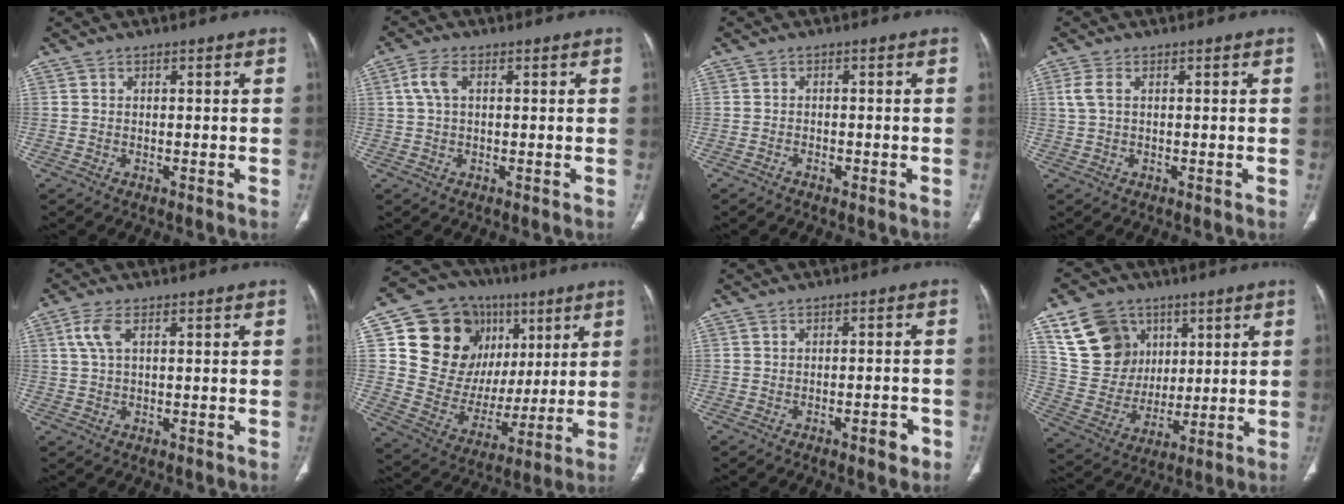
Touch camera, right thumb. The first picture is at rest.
{"total": 3.6, "force": [0.7, 1.9, 3.0], "torque": [-0.077, 0.013, 0.013]}
{"total": 1.1, "force": [-0.8, 0.5, 0.5], "torque": [-0.012, 0.008, -0.014]}
{"total": 2.6, "force": [0.7, 1.1, 2.2], "torque": [-0.069, 0.007, 0.017]}
{"total": 3.7, "force": [1.2, 1.6, 3.1], "torque": [-0.086, 0.012, 0.025]}
{"total": 23.5, "force": [7.9, 18.5, 12.1], "torque": [-0.142, 0.013, 0.155]}
{"total": 3.4, "force": [-2.0, 1.2, 2.5], "torque": [-0.029, 0.011, -0.025]}
{"total": 15.4, "force": [7.3, 12.1, 6.0], "torque": [-0.083, -0.016, 0.149]}